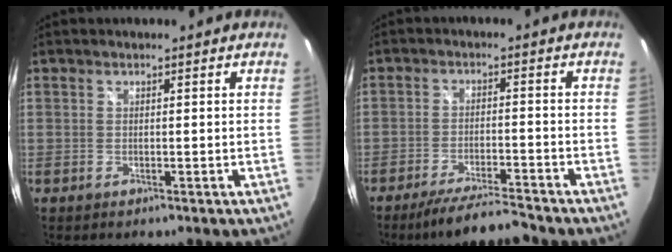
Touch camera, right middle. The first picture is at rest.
{"total": 8.9, "force": [-8.0, 0.2, 3.9], "torque": [-0.085, -0.006, -0.134]}